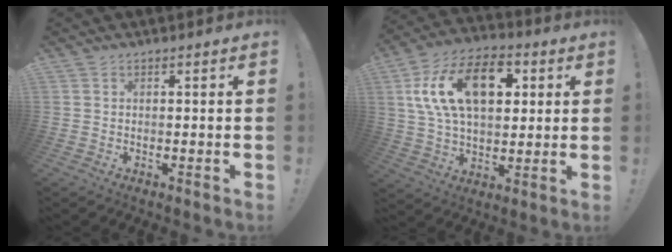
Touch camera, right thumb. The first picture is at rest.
{"total": 20.8, "force": [6.5, 12.5, 15.2], "torque": [-0.255, -0.004, 0.112]}